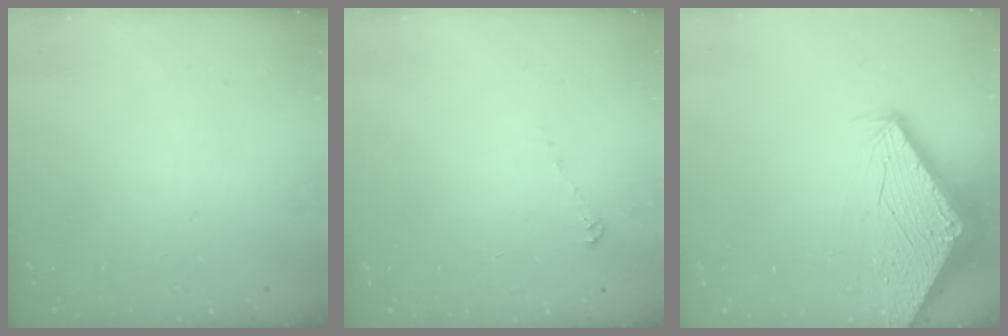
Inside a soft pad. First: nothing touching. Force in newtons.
{"total": 4.3, "press": 4.2, "slide": 0.6}
{"total": 2.7, "press": 2.7, "slide": 0.1}